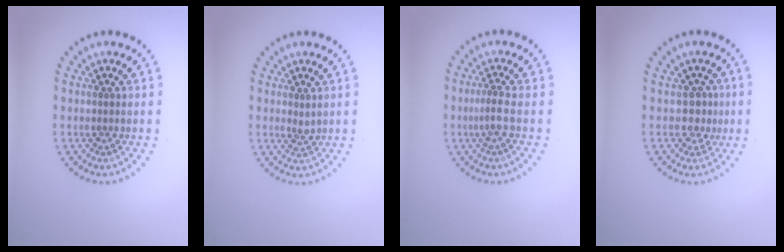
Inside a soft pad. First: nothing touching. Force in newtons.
{"total": 0.9, "press": 0.7, "slide": 0.5}
{"total": 1.6, "press": 1.1, "slide": 1.1}
{"total": 1.9, "press": 1.3, "slide": 1.4}